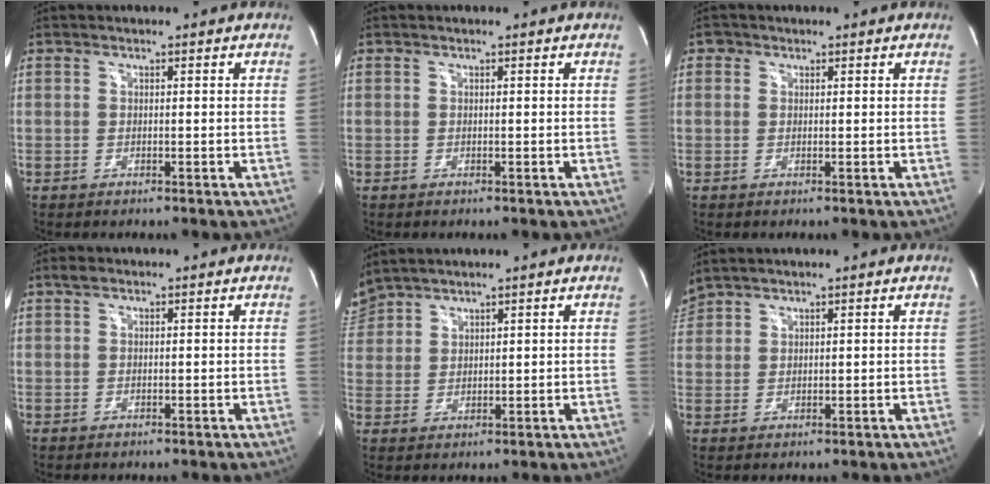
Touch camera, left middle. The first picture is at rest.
{"total": 0.0}
{"total": 1.1, "force": [0.6, 0.9, 0.1], "torque": [0.003, 0.001, 0.006]}
{"total": 1.0, "force": [0.8, 0.5, 0.5], "torque": [-0.013, 0.009, 0.014]}
{"total": 5.1, "force": [4.9, 1.1, 0.7], "torque": [-0.020, 0.025, 0.101]}
{"total": 3.6, "force": [3.5, 0.7, 0.8], "torque": [-0.024, 0.028, 0.073]}